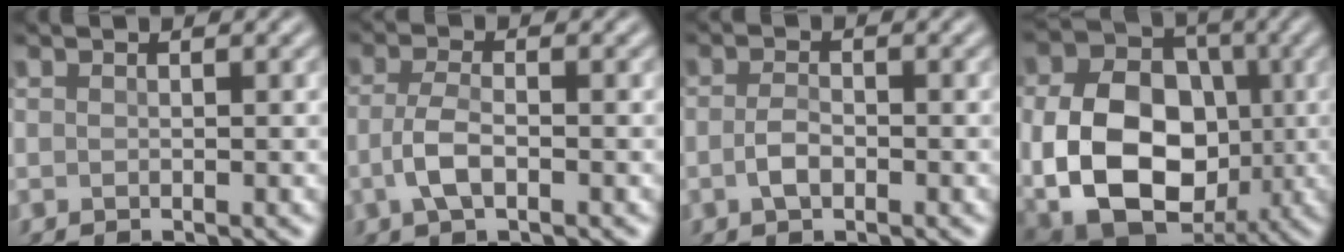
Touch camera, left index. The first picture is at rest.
{"total": 3.0, "force": [-0.8, 1.2, 2.6], "torque": [-0.061, -0.001, -0.022]}
{"total": 1.9, "force": [-0.6, 1.0, 1.5], "torque": [-0.032, 0.001, -0.016]}
{"total": 14.9, "force": [-2.0, 11.2, 9.7], "torque": [-0.164, -0.013, -0.040]}